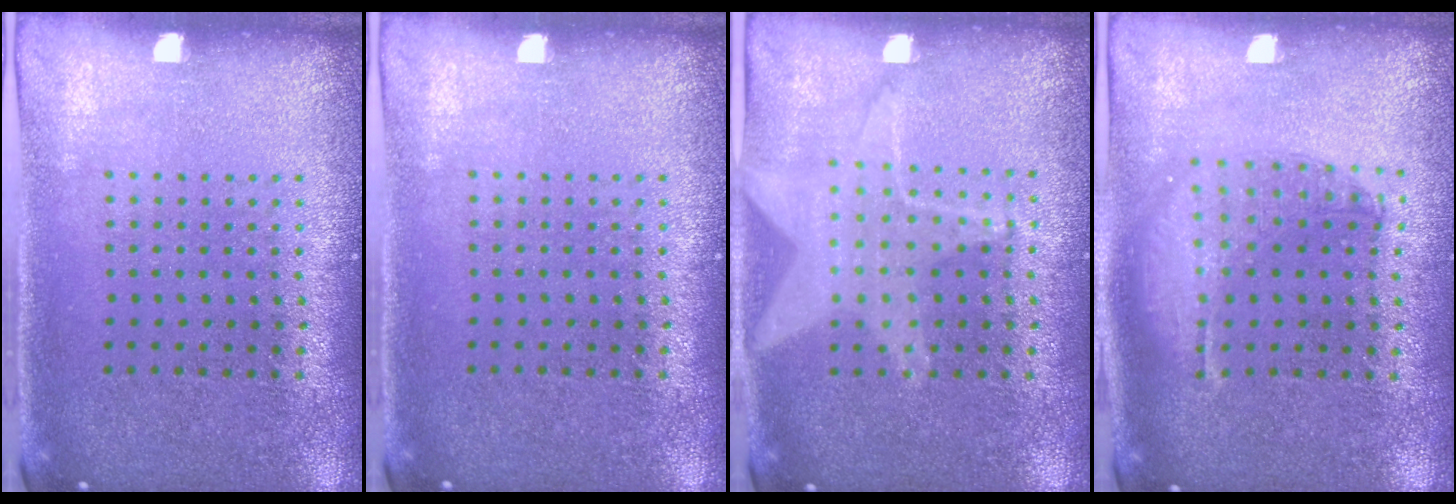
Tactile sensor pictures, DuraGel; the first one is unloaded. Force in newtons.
{"total": 0.0}
{"total": 1.5, "press": 1.4, "slide": 0.5}
{"total": 1.3, "press": 1.3, "slide": 0.4}